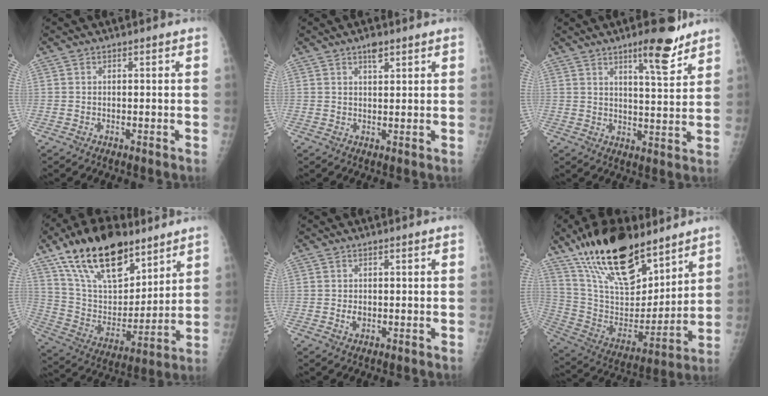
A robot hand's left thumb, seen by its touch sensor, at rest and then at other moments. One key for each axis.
{"total": 2.7, "fx": 1.9, "fy": 1.0, "fz": 1.7, "tx": -0.022, "ty": -0.009, "tz": 0.030}
{"total": 9.0, "fx": 6.2, "fy": 1.9, "fz": 6.2, "tx": -0.079, "ty": -0.042, "tz": 0.092}
{"total": 23.6, "fx": 15.4, "fy": 11.3, "fz": 13.9, "tx": -0.209, "ty": -0.047, "tz": 0.280}
{"total": 1.6, "fx": 0.2, "fy": 1.1, "fz": 1.2, "tx": -0.017, "ty": -0.003, "tz": 0.007}
{"total": 25.5, "fx": 17.9, "fy": 10.6, "fz": 14.8, "tx": -0.229, "ty": -0.067, "tz": 0.320}